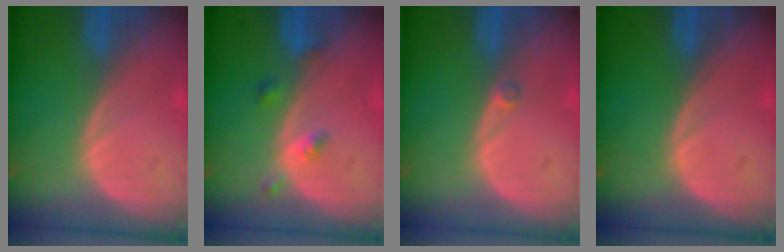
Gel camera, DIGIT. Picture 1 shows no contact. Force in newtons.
{"total": 2.5, "press": 2.5, "slide": 0.2}
{"total": 1.0, "press": 0.8, "slide": 0.5}
{"total": 0.0}